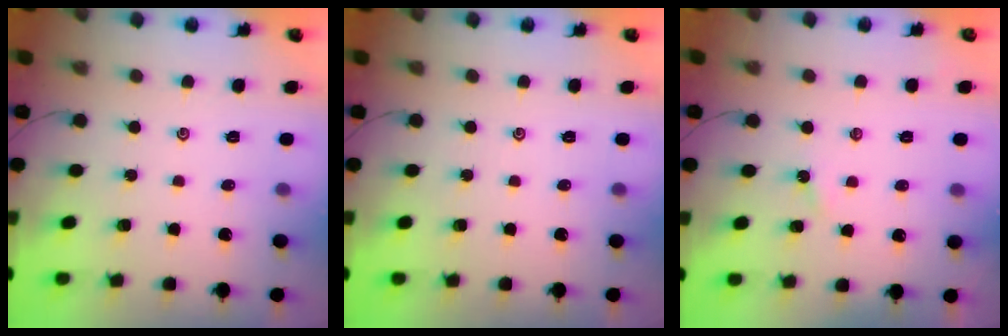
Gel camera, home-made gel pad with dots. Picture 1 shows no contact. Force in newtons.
{"total": 0.0}
{"total": 1.5, "press": 1.5, "slide": 0.3}